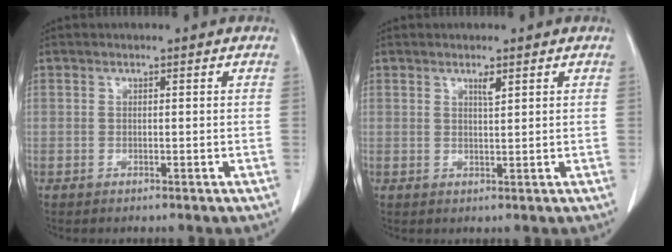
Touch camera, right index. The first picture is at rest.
{"total": 1.4, "force": [0.9, 0.1, 1.0], "torque": [-0.020, -0.005, 0.015]}